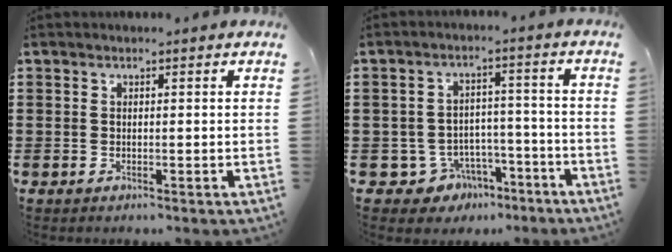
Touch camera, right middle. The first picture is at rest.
{"total": 5.2, "force": [-3.9, 3.4, 1.1], "torque": [-0.042, 0.014, -0.078]}